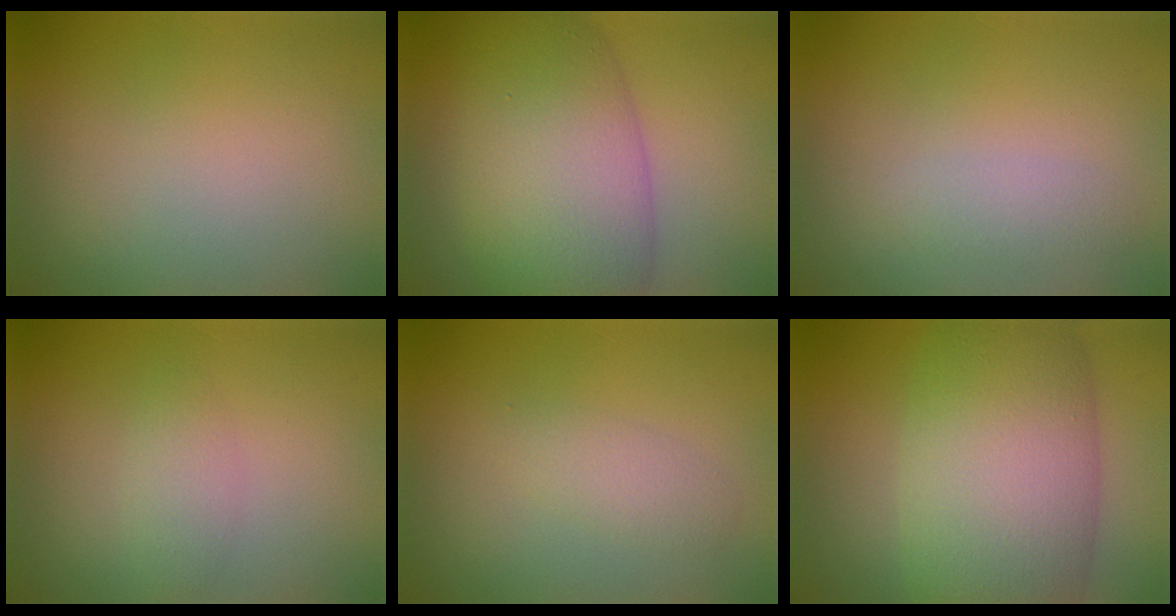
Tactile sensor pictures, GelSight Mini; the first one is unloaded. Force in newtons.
{"total": 10.1, "press": 10.1, "slide": 0.5}
{"total": 1.4, "press": 1.4, "slide": 0.1}
{"total": 1.6, "press": 1.6, "slide": 0.1}
{"total": 1.9, "press": 1.9, "slide": 0.0}
{"total": 12.0, "press": 12.0, "slide": 0.6}